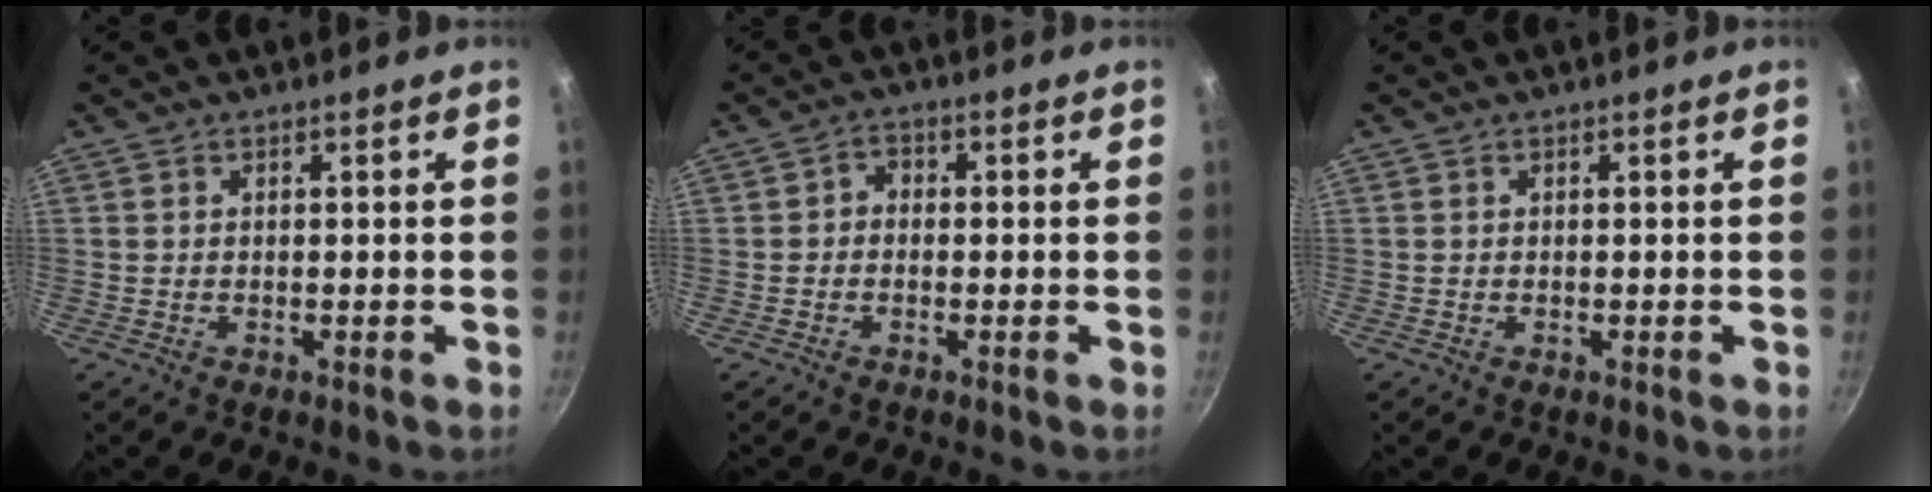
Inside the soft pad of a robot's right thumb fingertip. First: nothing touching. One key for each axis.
{"total": 2.3, "fx": -0.3, "fy": 1.9, "fz": 1.2, "tx": -0.017, "ty": 0.010, "tz": -0.012}
{"total": 0.0}